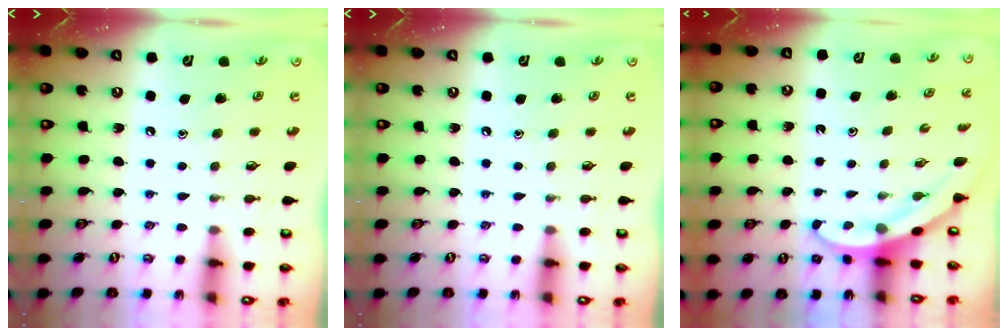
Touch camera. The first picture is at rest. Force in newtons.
{"total": 0.0}
{"total": 3.2, "press": 3.2, "slide": 0.1}